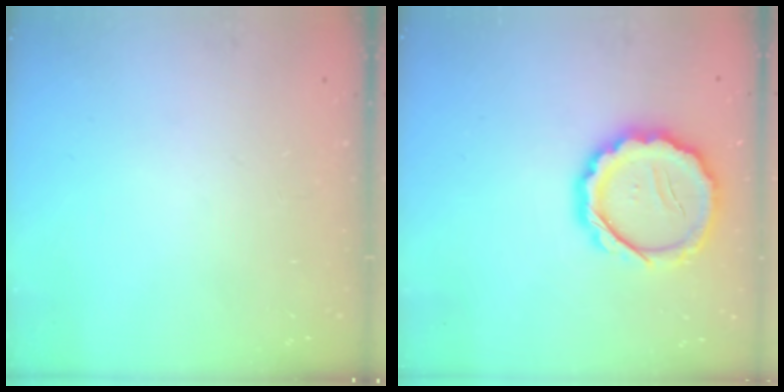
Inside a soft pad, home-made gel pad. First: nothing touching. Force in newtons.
{"total": 12.9, "press": 12.8, "slide": 1.6}